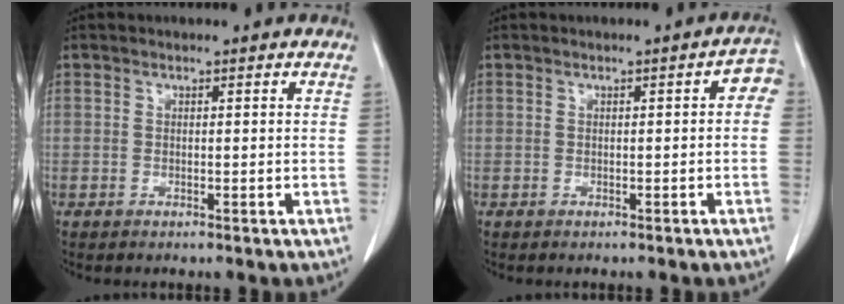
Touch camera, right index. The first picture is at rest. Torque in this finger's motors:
{"motor_torque": [0.29, -0.13, 0.09, 0.01]}